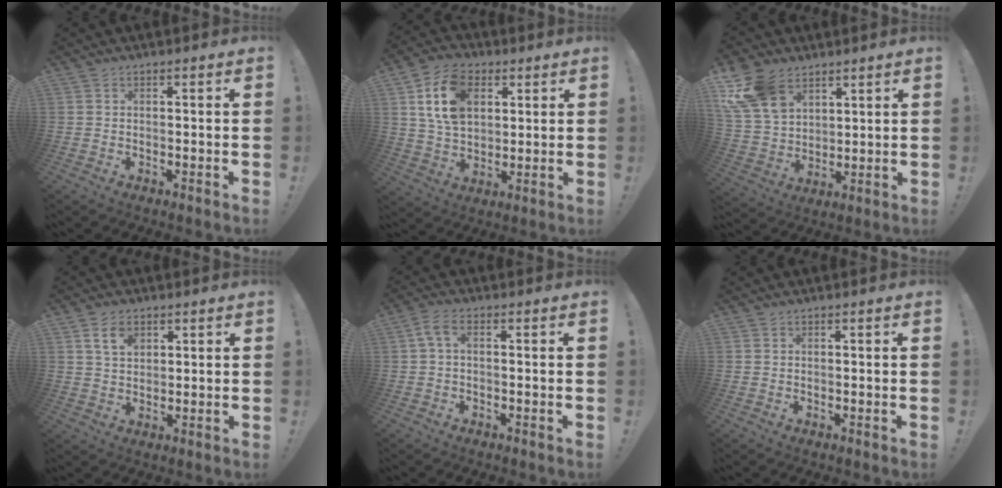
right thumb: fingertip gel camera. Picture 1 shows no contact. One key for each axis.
{"total": 15.5, "fx": 5.7, "fy": 10.7, "fz": 9.6, "tx": -0.169, "ty": -0.007, "tz": 0.109}
{"total": 15.8, "fx": 8.8, "fy": 10.5, "fz": 8.0, "tx": -0.164, "ty": -0.041, "tz": 0.172}
{"total": 5.2, "fx": 2.6, "fy": 3.2, "fz": 3.2, "tx": -0.047, "ty": -0.007, "tz": 0.046}
{"total": 3.7, "fx": 0.3, "fy": 1.3, "fz": 3.4, "tx": -0.073, "ty": -0.001, "tz": 0.005}
{"total": 0.0}